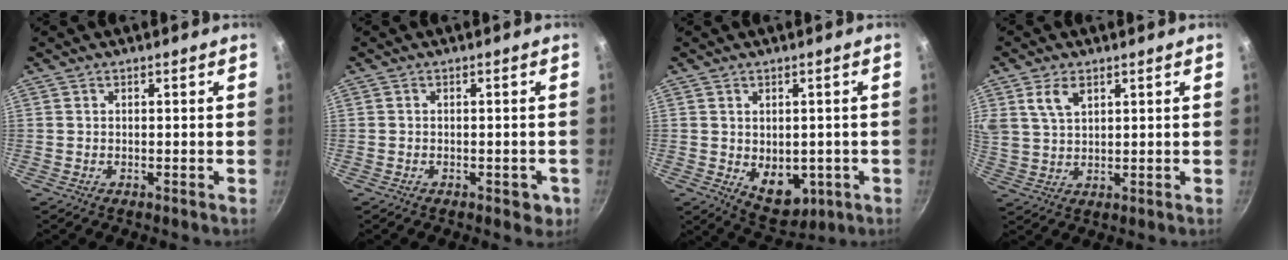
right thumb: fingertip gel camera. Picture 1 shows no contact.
{"total": 3.3, "force": [-1.3, 2.0, 2.3], "torque": [-0.010, 0.011, -0.009]}
{"total": 8.3, "force": [-1.3, 5.7, 5.9], "torque": [-0.049, -0.008, 0.000]}
{"total": 6.0, "force": [2.9, 3.5, 3.8], "torque": [-0.064, -0.006, 0.061]}